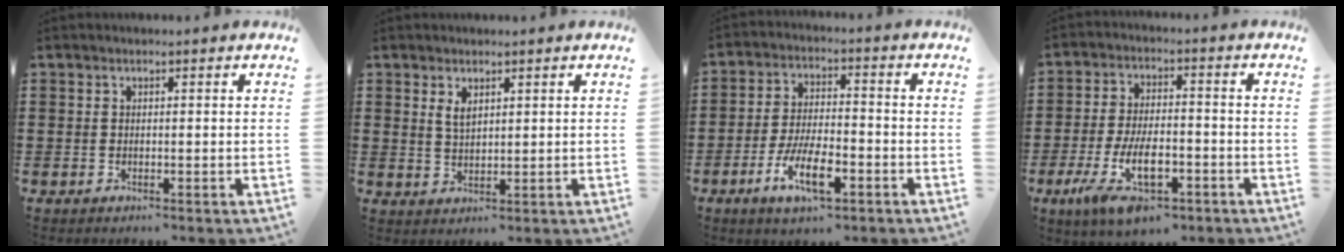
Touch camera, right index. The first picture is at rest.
{"total": 2.2, "force": [1.3, 1.1, 1.4], "torque": [-0.031, 0.003, 0.023]}
{"total": 8.7, "force": [-4.3, 2.9, 7.0], "torque": [-0.152, -0.009, -0.080]}
{"total": 10.7, "force": [-5.1, 4.4, 8.4], "torque": [-0.177, 0.001, -0.092]}